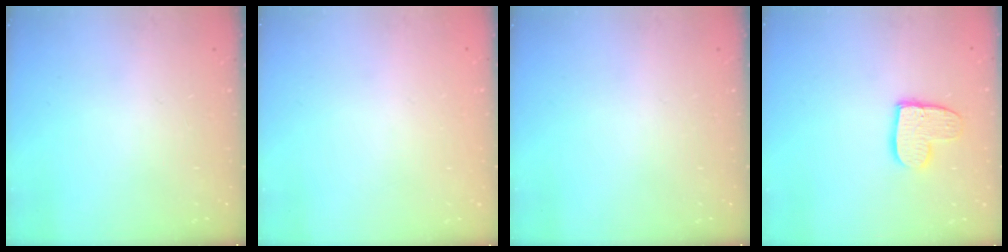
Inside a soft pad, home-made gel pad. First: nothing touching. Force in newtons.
{"total": 0.0}
{"total": 0.0}
{"total": 10.1, "press": 10.0, "slide": 0.5}